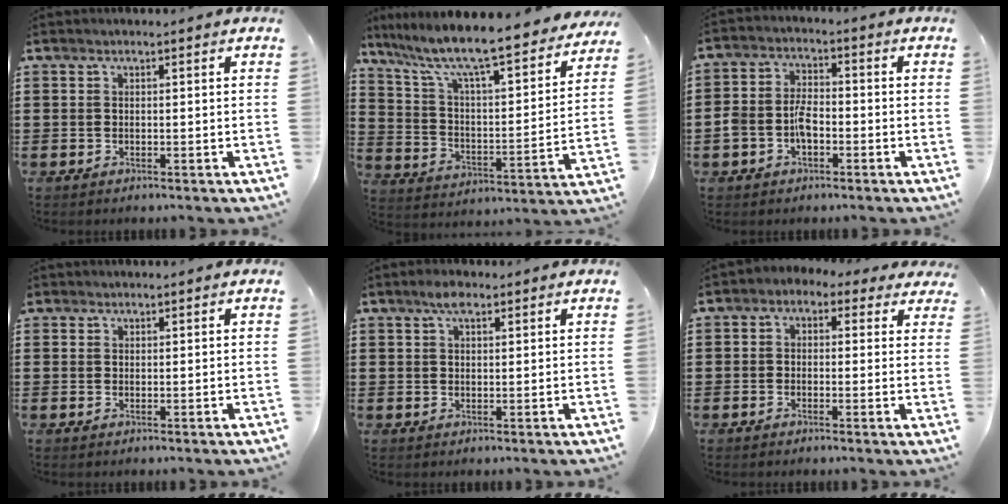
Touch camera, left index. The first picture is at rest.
{"total": 9.0, "force": [7.7, 0.3, 4.6], "torque": [-0.123, -0.063, 0.124]}
{"total": 5.1, "force": [-1.9, 3.2, 3.5], "torque": [-0.090, 0.002, -0.042]}
{"total": 0.7, "force": [0.5, 0.5, 0.1], "torque": [-0.005, 0.003, 0.010]}
{"total": 3.0, "force": [1.8, 1.1, 2.1], "torque": [-0.046, 0.007, 0.031]}
{"total": 1.5, "force": [-0.5, 1.2, 0.8], "torque": [-0.020, 0.009, -0.015]}